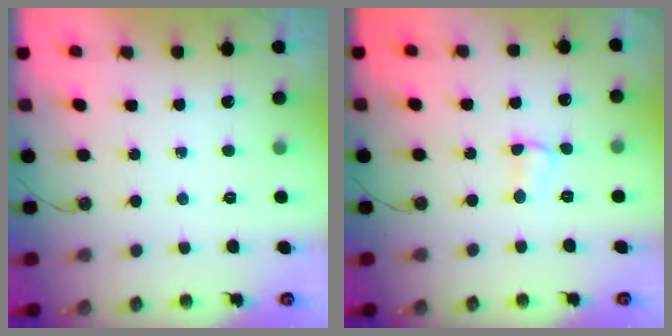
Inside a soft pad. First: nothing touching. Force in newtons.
{"total": 3.6, "press": 3.5, "slide": 0.5}